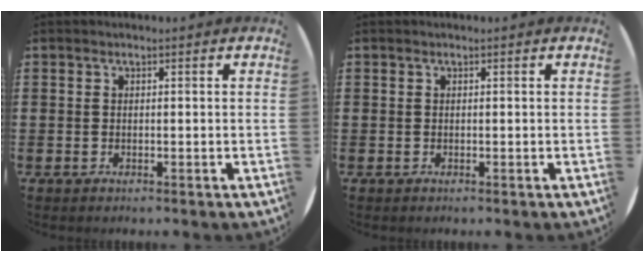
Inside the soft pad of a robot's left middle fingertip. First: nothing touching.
{"total": 0.0}